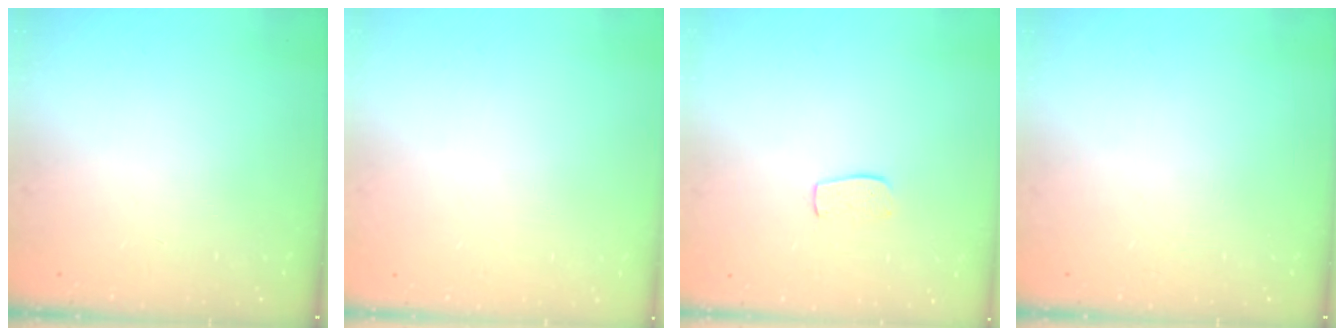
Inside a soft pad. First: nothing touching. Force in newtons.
{"total": 0.5, "press": 0.5, "slide": 0.1}
{"total": 6.9, "press": 6.8, "slide": 0.4}
{"total": 0.0}